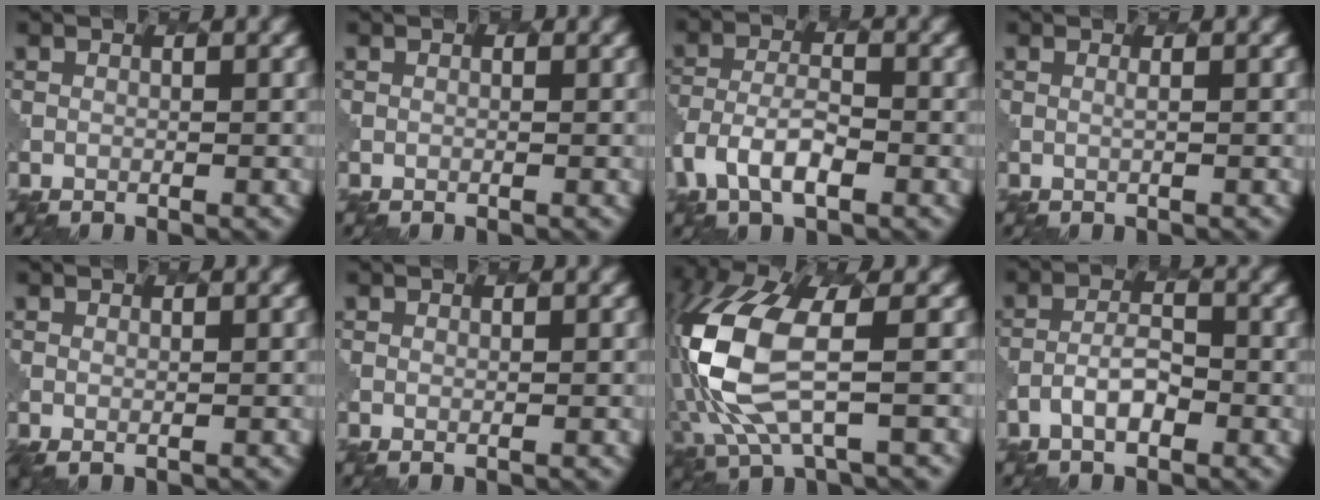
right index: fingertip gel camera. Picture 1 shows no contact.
{"total": 0.5, "force": [0.0, 0.5, 0.2], "torque": [-0.001, 0.000, 0.001]}
{"total": 4.6, "force": [-2.3, 2.6, 3.1], "torque": [-0.067, -0.004, -0.045]}
{"total": 0.5, "force": [0.3, 0.2, 0.4], "torque": [-0.006, -0.005, 0.001]}
{"total": 0.6, "force": [0.1, 0.2, 0.6], "torque": [-0.014, -0.006, 0.006]}
{"total": 0.0}
{"total": 9.2, "force": [-0.2, 3.8, 8.4], "torque": [-0.209, -0.003, -0.002]}
{"total": 2.5, "force": [-1.4, 1.1, 1.7], "torque": [-0.038, 0.004, -0.029]}